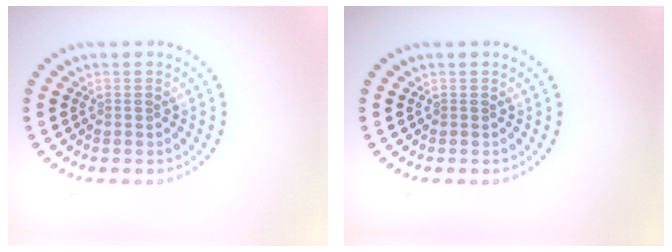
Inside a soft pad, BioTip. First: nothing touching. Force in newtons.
{"total": 0.0}